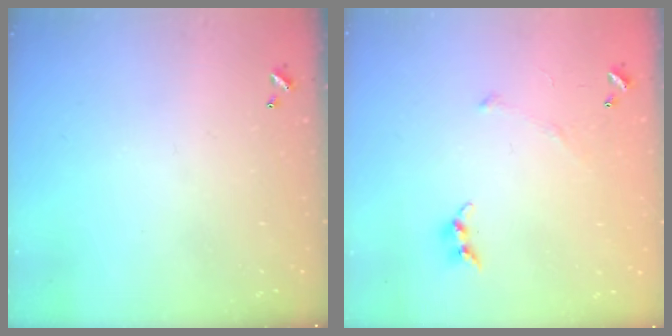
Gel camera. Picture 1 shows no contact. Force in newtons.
{"total": 5.2, "press": 5.1, "slide": 0.6}